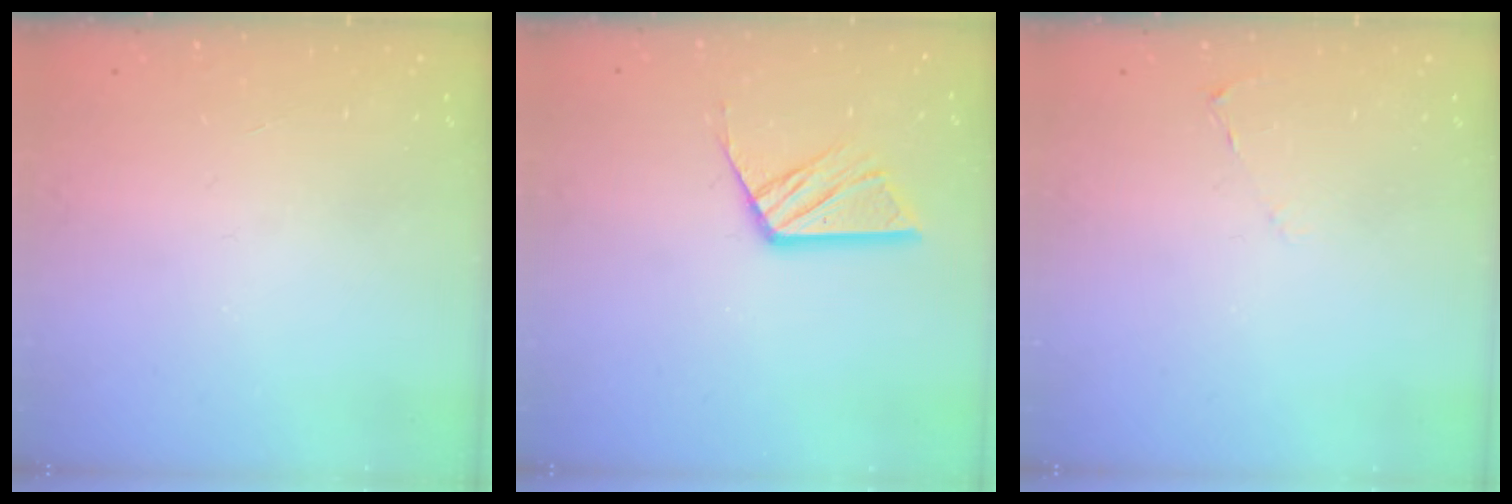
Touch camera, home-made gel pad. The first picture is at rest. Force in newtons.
{"total": 10.5, "press": 10.5, "slide": 0.7}
{"total": 2.4, "press": 2.3, "slide": 0.4}